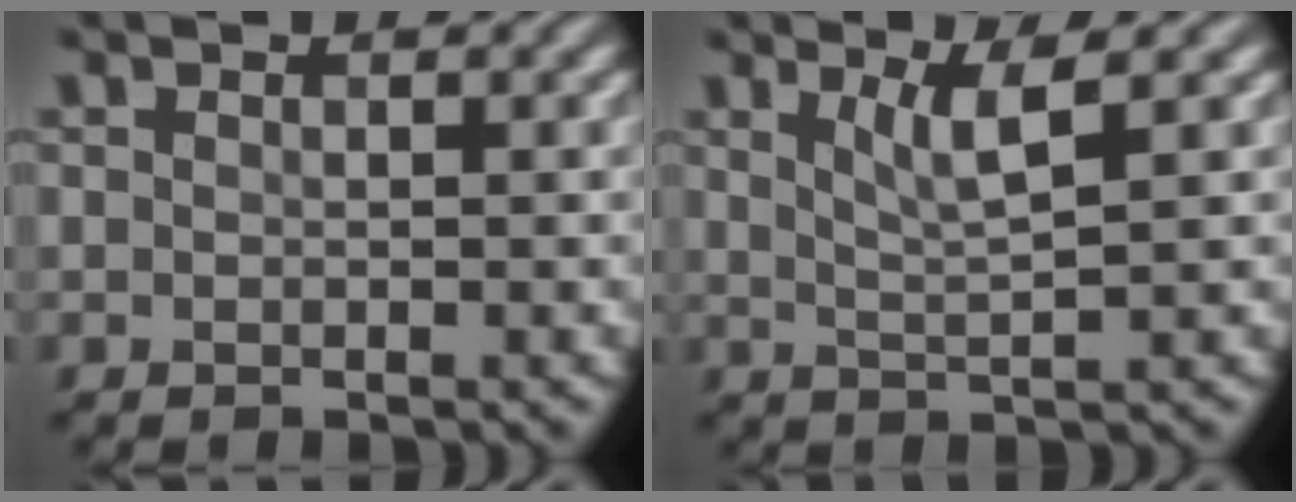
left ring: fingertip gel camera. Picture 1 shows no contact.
{"total": 2.8, "force": [1.3, 0.5, 2.4], "torque": [-0.040, -0.003, 0.026]}